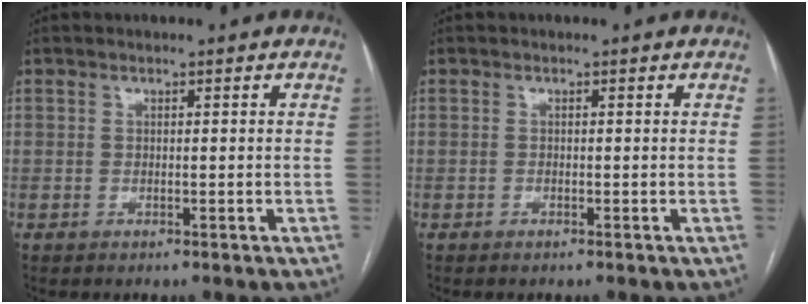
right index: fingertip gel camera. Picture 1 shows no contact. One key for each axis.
{"total": 0.0}